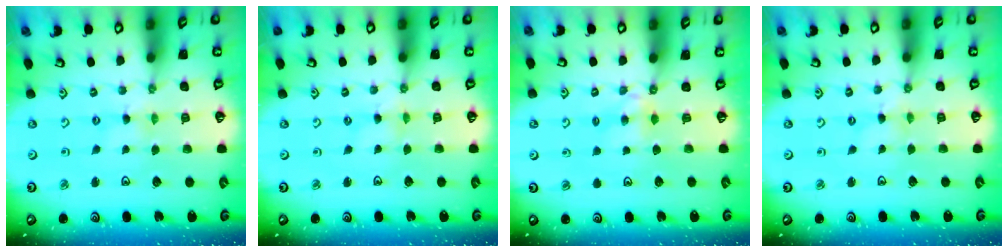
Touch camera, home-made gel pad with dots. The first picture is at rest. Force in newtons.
{"total": 0.0}
{"total": 3.9, "press": 3.9, "slide": 0.5}
{"total": 0.0}